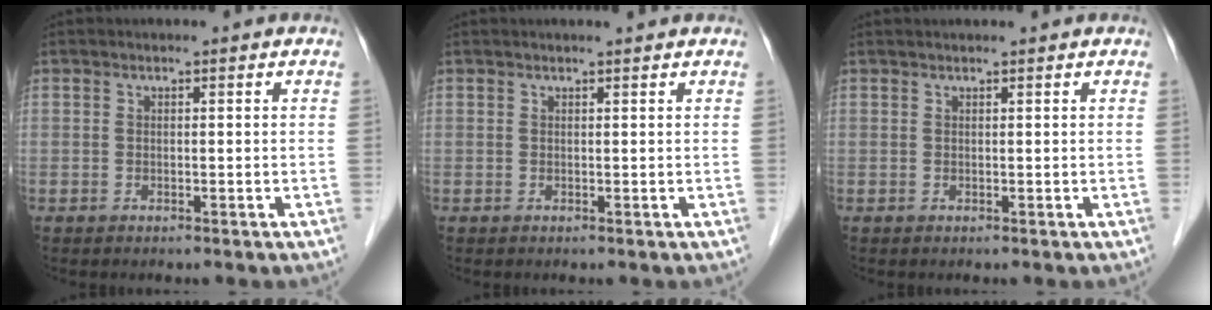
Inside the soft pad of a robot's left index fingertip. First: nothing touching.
{"total": 1.5, "force": [1.4, -0.1, 0.6], "torque": [-0.011, 0.004, 0.020]}
{"total": 1.7, "force": [1.5, 0.1, 0.6], "torque": [-0.007, 0.023, 0.026]}